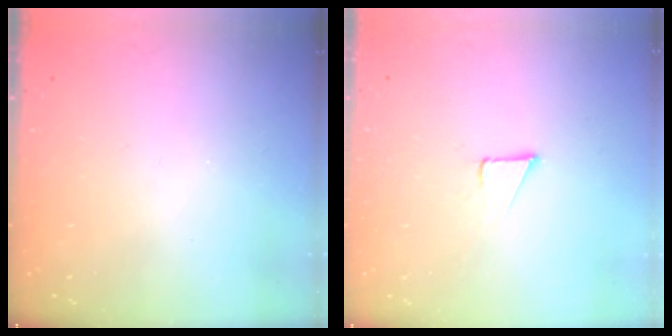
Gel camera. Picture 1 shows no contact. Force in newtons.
{"total": 3.6, "press": 3.6, "slide": 0.3}